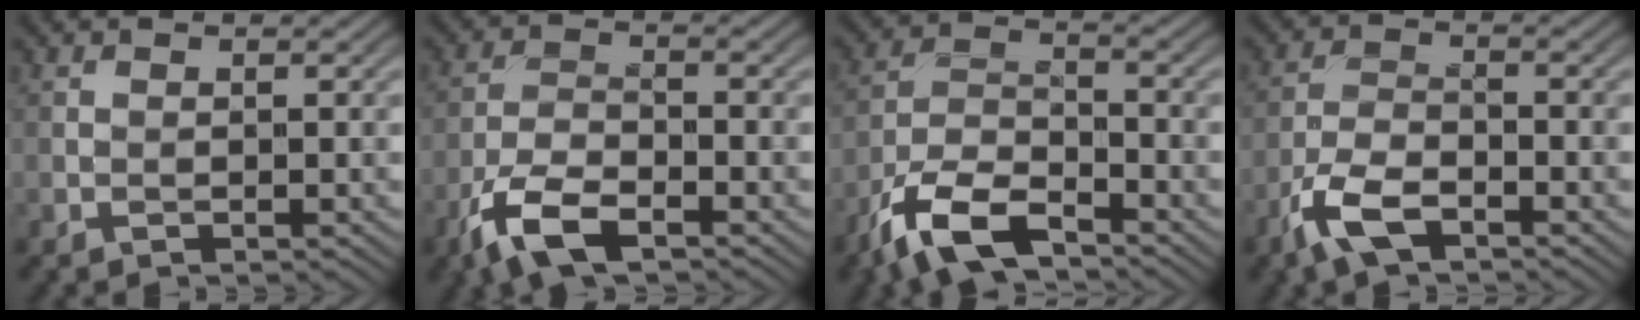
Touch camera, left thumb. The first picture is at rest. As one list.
[{"total": 7.6, "force": [-4.8, 2.9, 5.0], "torque": [-0.107, -0.005, -0.105]}, {"total": 9.6, "force": [-6.8, 3.5, 5.9], "torque": [-0.115, -0.008, -0.149]}, {"total": 6.2, "force": [-4.0, 2.4, 4.1], "torque": [-0.093, -0.003, -0.090]}]